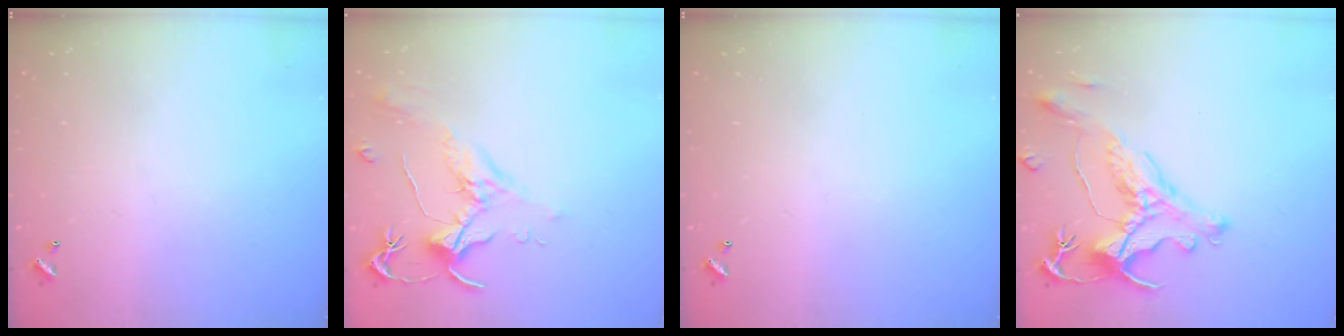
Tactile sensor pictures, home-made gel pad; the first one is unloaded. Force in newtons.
{"total": 1.8, "press": 1.7, "slide": 0.8}
{"total": 0.0}
{"total": 1.9, "press": 1.4, "slide": 1.2}